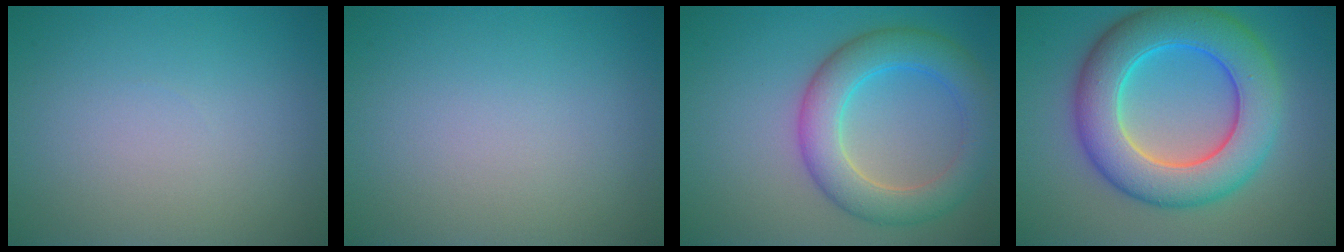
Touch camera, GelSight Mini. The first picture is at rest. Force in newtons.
{"total": 0.0}
{"total": 6.2, "press": 6.2, "slide": 0.2}
{"total": 9.9, "press": 9.8, "slide": 0.3}